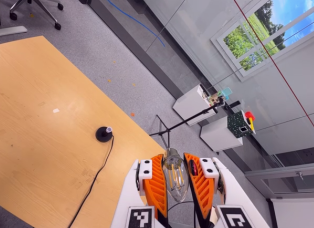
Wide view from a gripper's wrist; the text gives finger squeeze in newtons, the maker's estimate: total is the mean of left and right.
{"total": 24.2, "left": 25.3, "right": 23.1}